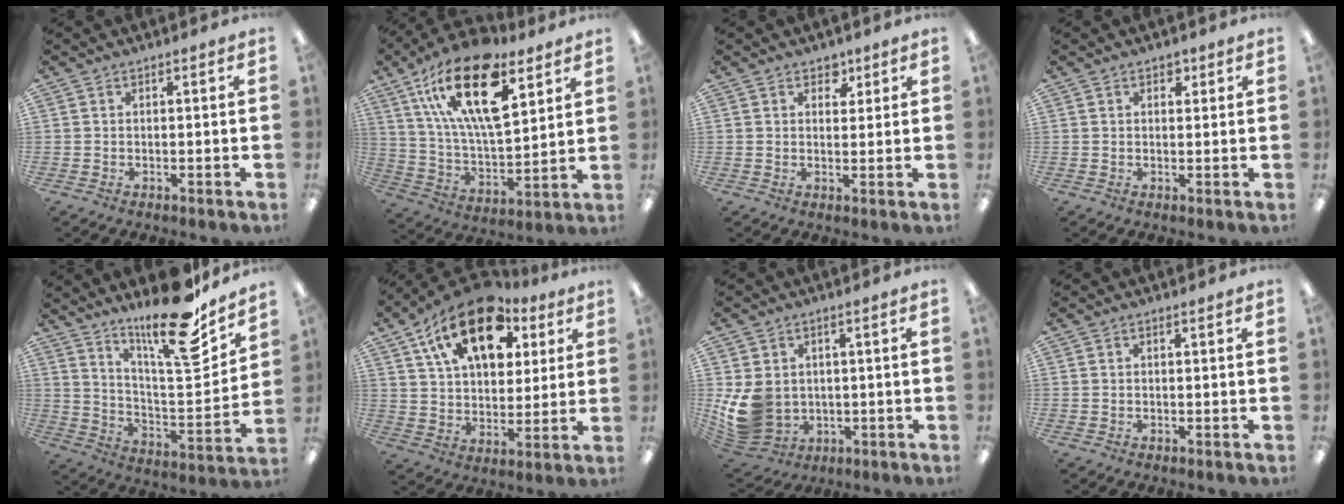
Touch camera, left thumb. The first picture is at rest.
{"total": 24.2, "force": [12.9, 10.5, 17.5], "torque": [-0.317, -0.061, 0.218]}
{"total": 3.4, "force": [2.1, 2.4, 1.1], "torque": [-0.003, -0.007, 0.033]}
{"total": 2.0, "force": [1.2, 1.3, 0.9], "torque": [-0.004, -0.003, 0.017]}
{"total": 20.3, "force": [15.4, 4.5, 12.5], "torque": [-0.197, -0.109, 0.249]}
{"total": 19.5, "force": [10.5, 11.0, 12.1], "torque": [-0.202, -0.036, 0.185]}
{"total": 10.1, "force": [0.0, 8.5, 5.4], "torque": [-0.125, -0.008, 0.008]}
{"total": 0.0}